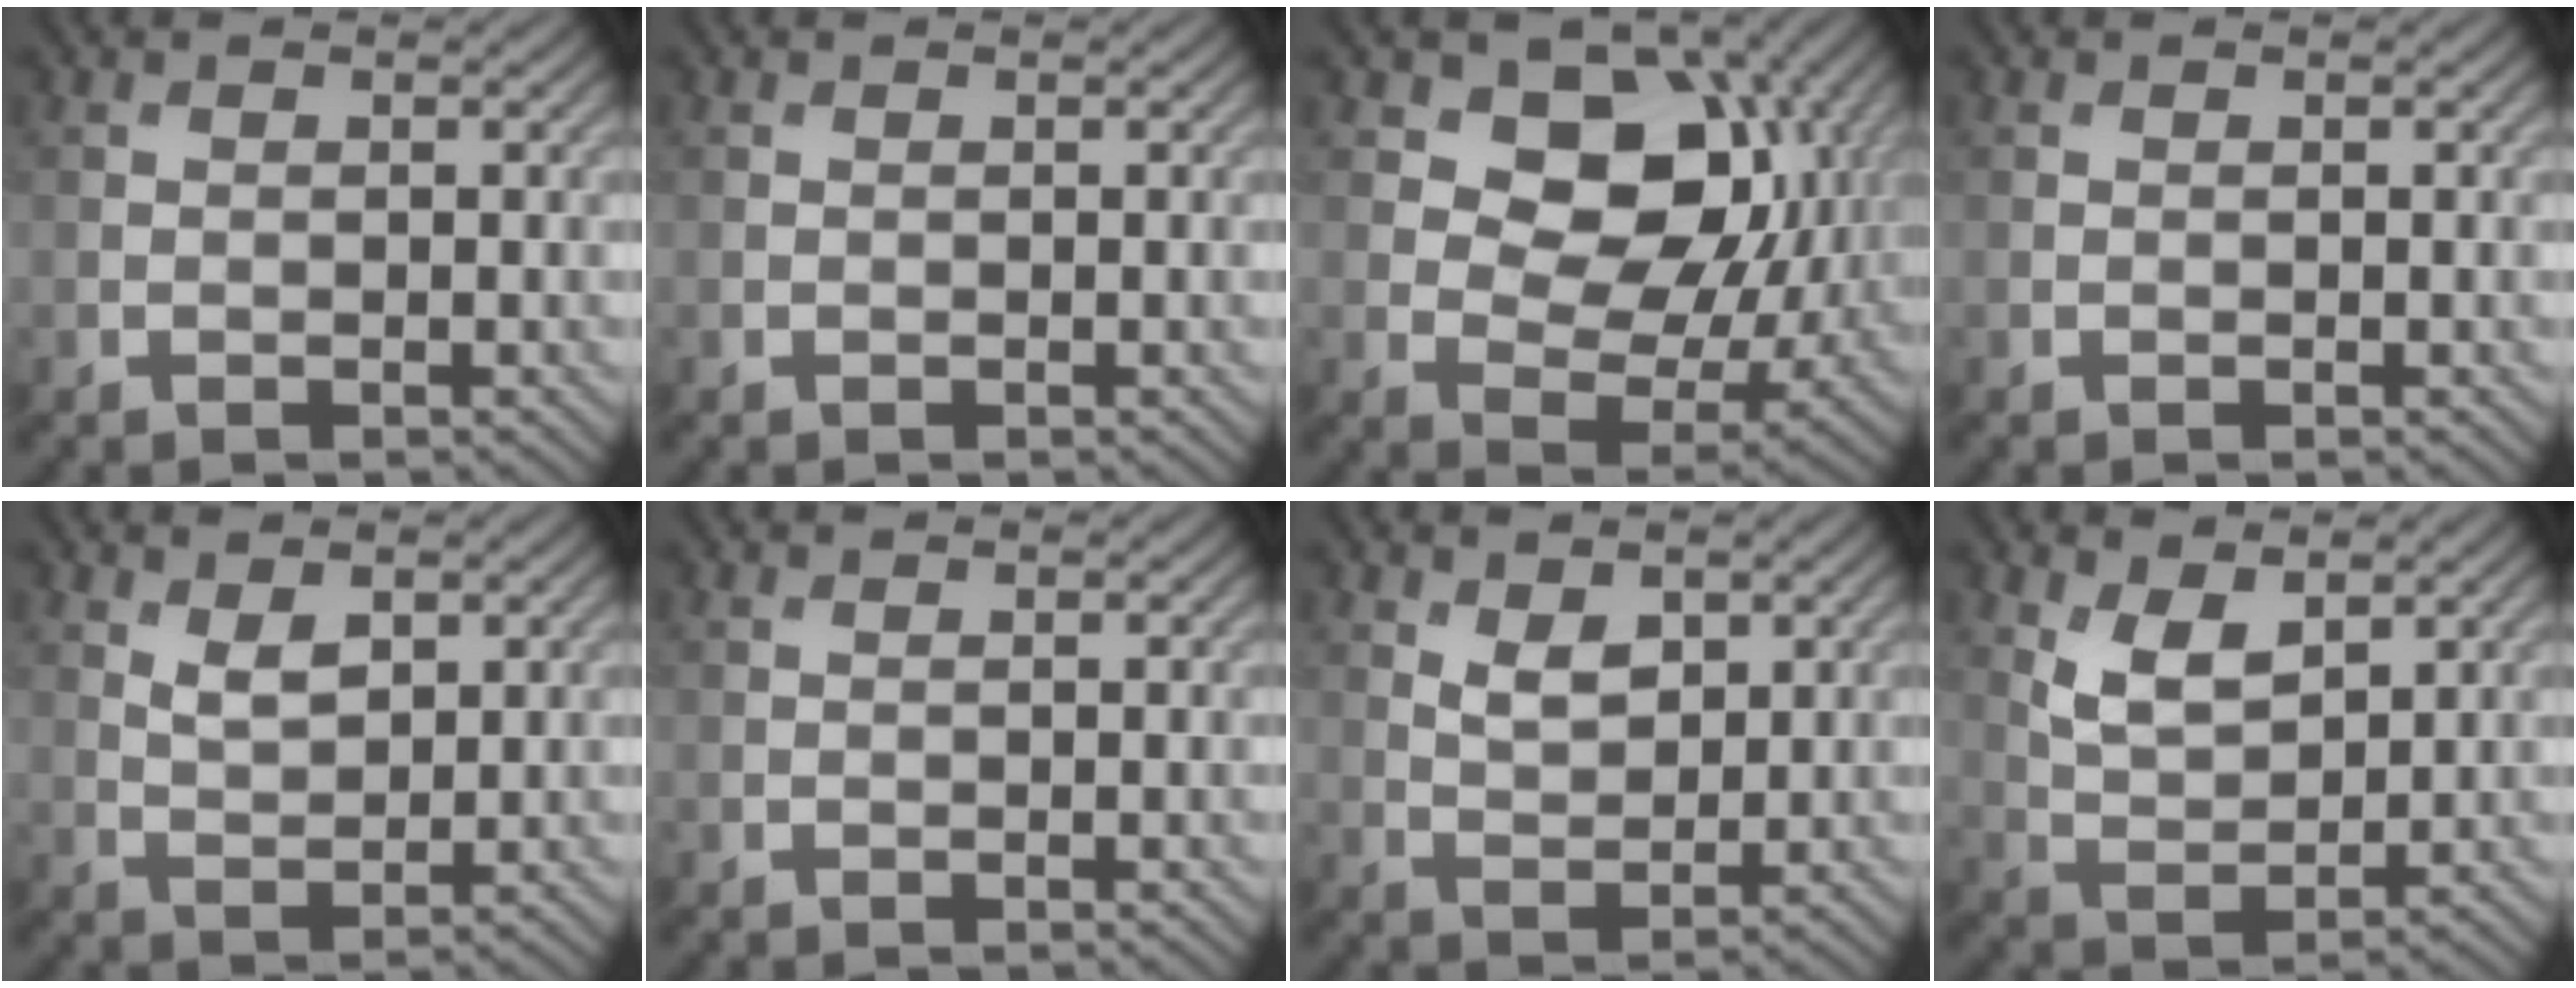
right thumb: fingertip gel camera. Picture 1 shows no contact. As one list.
[{"total": 0.0}, {"total": 12.5, "force": [4.0, 9.0, 7.7], "torque": [-0.126, -0.004, 0.058]}, {"total": 0.0}, {"total": 2.8, "force": [1.5, 1.4, 1.9], "torque": [-0.041, -0.005, 0.034]}, {"total": 0.0}, {"total": 3.1, "force": [1.7, 1.7, 1.9], "torque": [-0.039, -0.006, 0.036]}, {"total": 4.8, "force": [2.7, 2.4, 3.2], "torque": [-0.074, -0.010, 0.056]}]